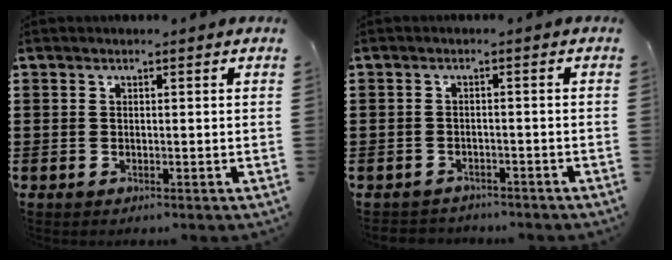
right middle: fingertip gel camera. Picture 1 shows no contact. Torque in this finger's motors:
{"motor_torque": [0.76, 0.45, 0.00, 0.01]}